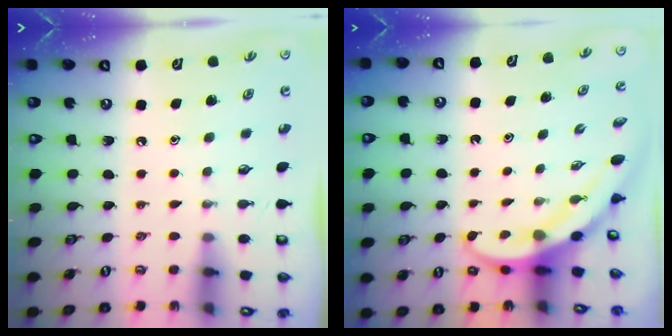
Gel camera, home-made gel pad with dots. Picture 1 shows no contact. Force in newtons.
{"total": 4.0, "press": 3.9, "slide": 0.6}